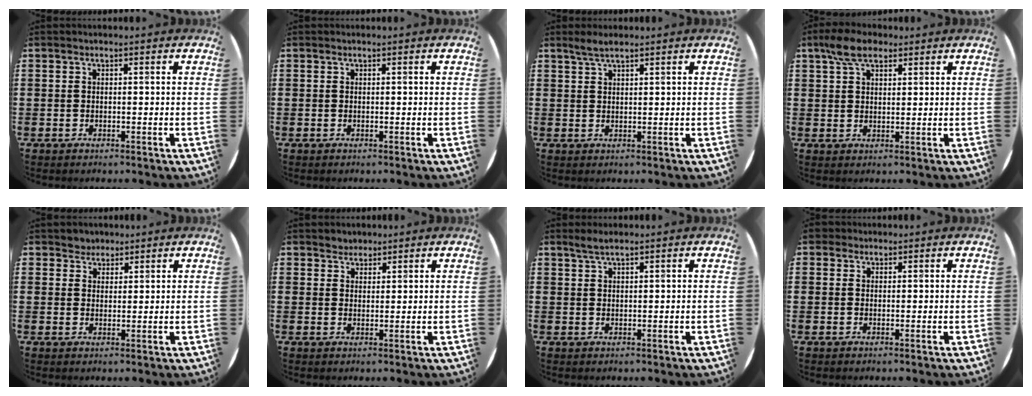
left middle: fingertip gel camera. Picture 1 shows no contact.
{"total": 0.0}
{"total": 2.1, "force": [1.8, 0.2, 1.1], "torque": [-0.024, 0.004, 0.032]}
{"total": 5.3, "force": [3.7, 2.6, 2.7], "torque": [-0.052, 0.005, 0.068]}
{"total": 2.2, "force": [1.9, 1.1, -0.2], "torque": [0.000, 0.007, 0.038]}
{"total": 1.9, "force": [1.8, 0.8, -0.2], "torque": [0.002, 0.004, 0.035]}
{"total": 1.8, "force": [1.5, 0.2, 0.9], "torque": [-0.019, 0.003, 0.027]}
{"total": 1.4, "force": [1.1, 0.8, 0.2], "torque": [0.002, 0.004, 0.020]}